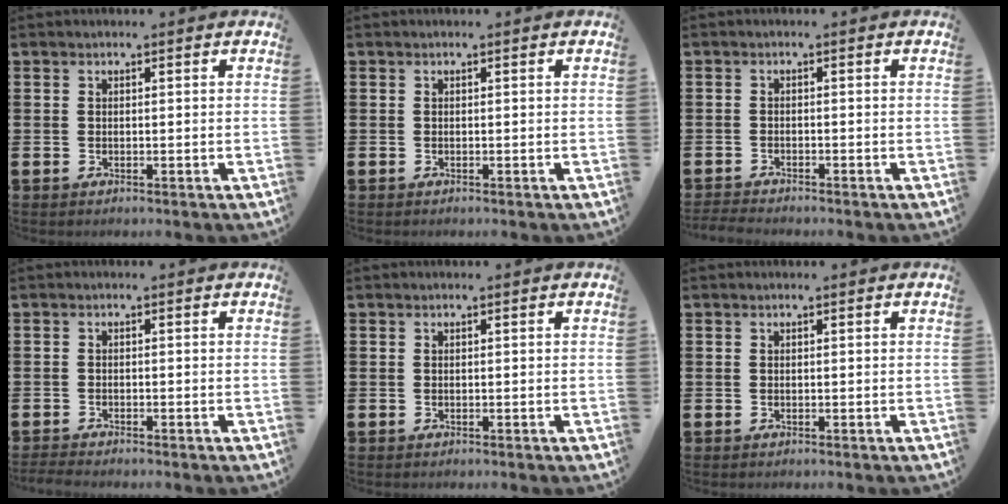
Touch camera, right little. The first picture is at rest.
{"total": 0.0}
{"total": 1.3, "force": [-1.3, 0.0, 0.1], "torque": [-0.004, 0.001, -0.025]}
{"total": 1.0, "force": [-0.9, 0.1, 0.4], "torque": [-0.007, 0.000, -0.019]}
{"total": 0.0}
{"total": 0.0}